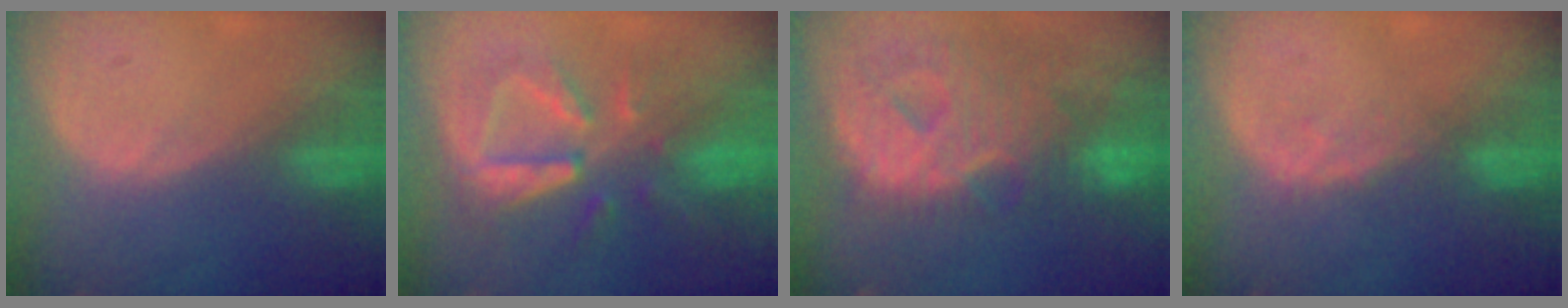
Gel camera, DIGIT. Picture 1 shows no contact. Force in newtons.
{"total": 8.5, "press": 8.3, "slide": 1.5}
{"total": 12.9, "press": 11.0, "slide": 6.8}
{"total": 1.9, "press": 1.9, "slide": 0.3}